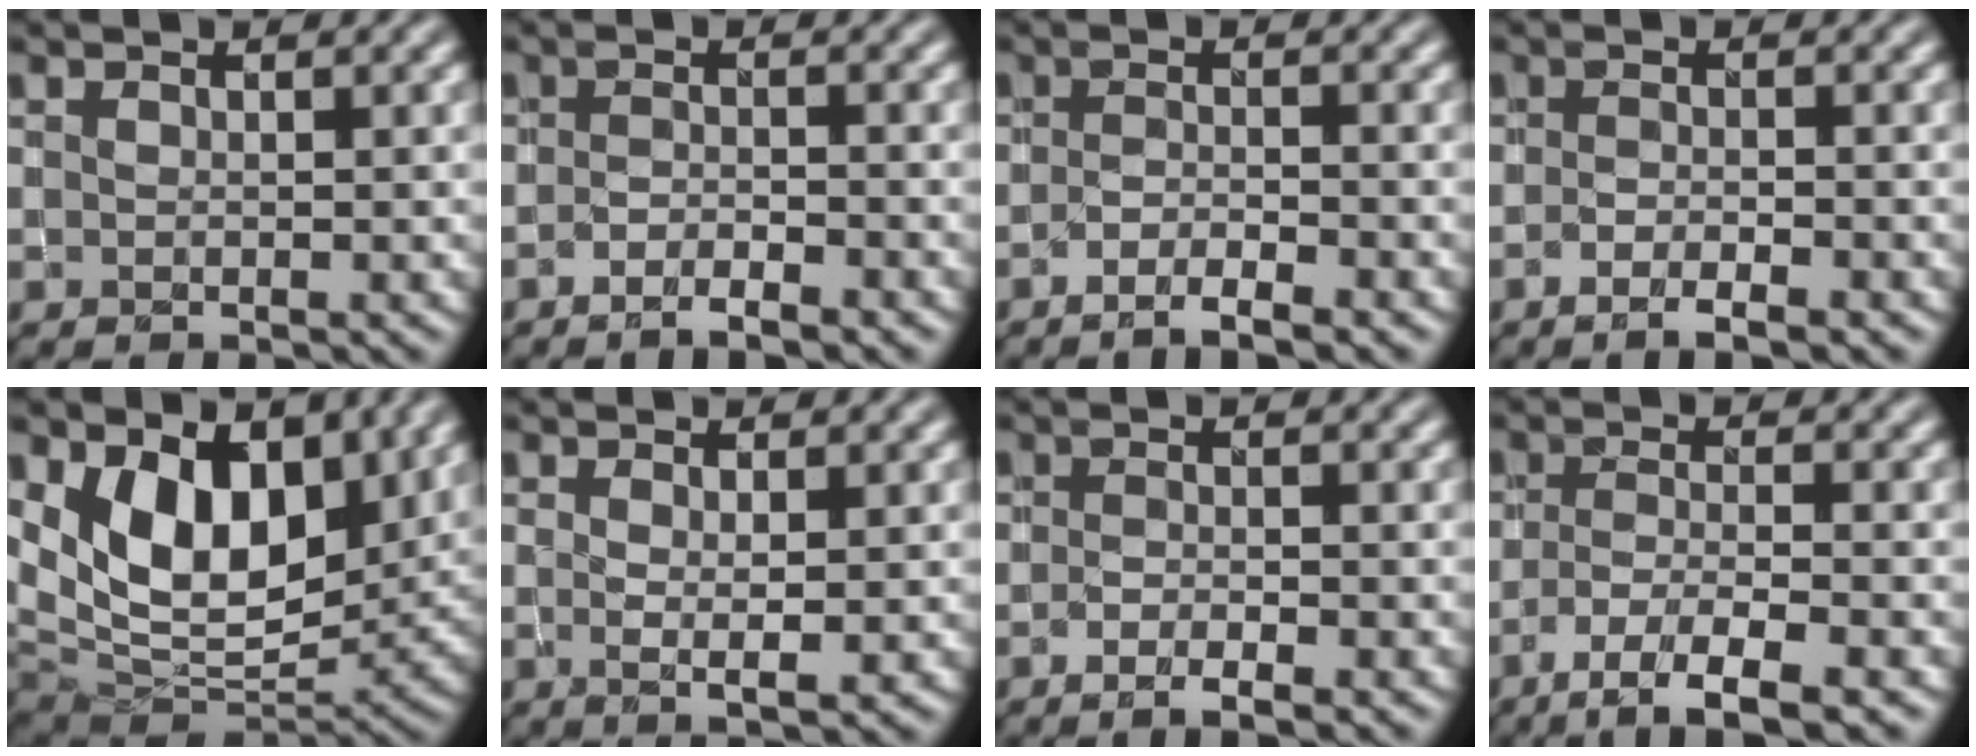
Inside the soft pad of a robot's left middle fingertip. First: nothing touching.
{"total": 2.3, "force": [-1.8, 0.3, 1.4], "torque": [-0.028, 0.003, -0.035]}
{"total": 2.7, "force": [-1.9, 0.4, 1.8], "torque": [-0.032, 0.003, -0.040]}
{"total": 2.5, "force": [-1.6, 0.5, 1.9], "torque": [-0.033, -0.001, -0.031]}
{"total": 10.5, "force": [3.3, 6.4, 7.5], "torque": [-0.120, -0.014, 0.053]}
{"total": 1.7, "force": [0.2, 0.3, 1.7], "torque": [-0.032, -0.005, 0.007]}
{"total": 2.2, "force": [-1.3, 0.5, 1.7], "torque": [-0.029, -0.002, -0.025]}
{"total": 4.7, "force": [-2.9, 0.9, 3.6], "torque": [-0.061, 0.002, -0.055]}